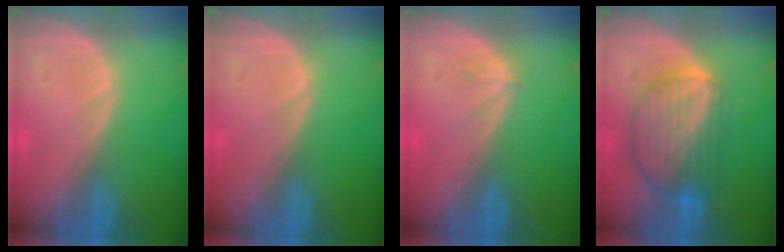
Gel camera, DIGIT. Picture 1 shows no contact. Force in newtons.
{"total": 0.0}
{"total": 0.9, "press": 0.6, "slide": 0.6}
{"total": 9.1, "press": 7.8, "slide": 4.7}